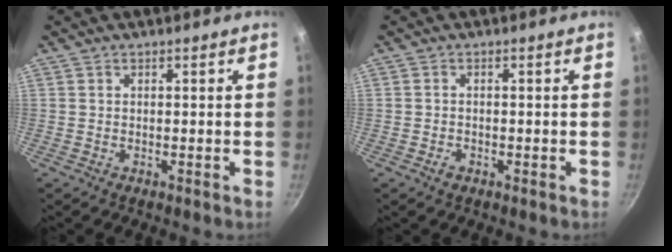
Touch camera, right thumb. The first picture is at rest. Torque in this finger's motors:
{"motor_torque": [-0.32, 0.03, -0.04, 0.20, 0.03]}